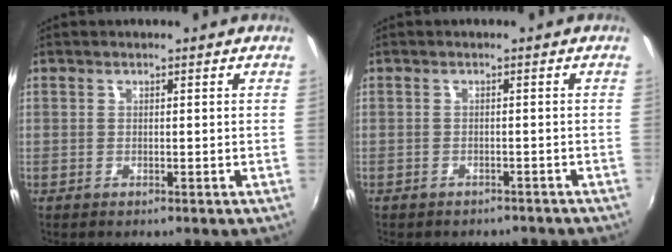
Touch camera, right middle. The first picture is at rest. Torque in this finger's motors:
{"motor_torque": [0.96, -1.18, 0.41, 0.12]}